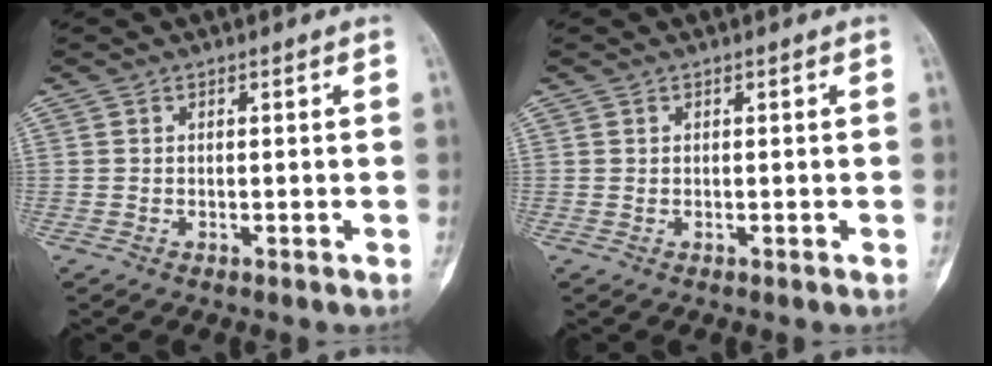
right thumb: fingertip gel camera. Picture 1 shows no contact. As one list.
[{"total": 0.0}]